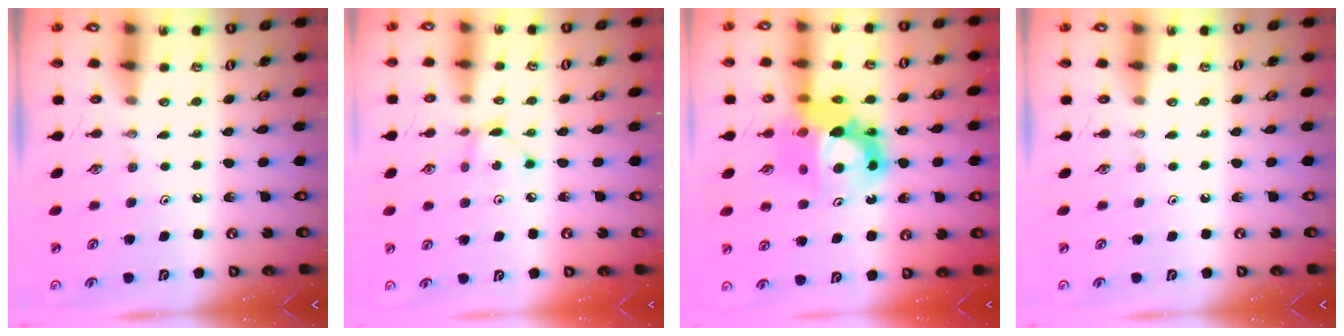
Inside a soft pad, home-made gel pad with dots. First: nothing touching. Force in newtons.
{"total": 2.6, "press": 2.6, "slide": 0.0}
{"total": 15.9, "press": 15.7, "slide": 2.4}
{"total": 0.0}